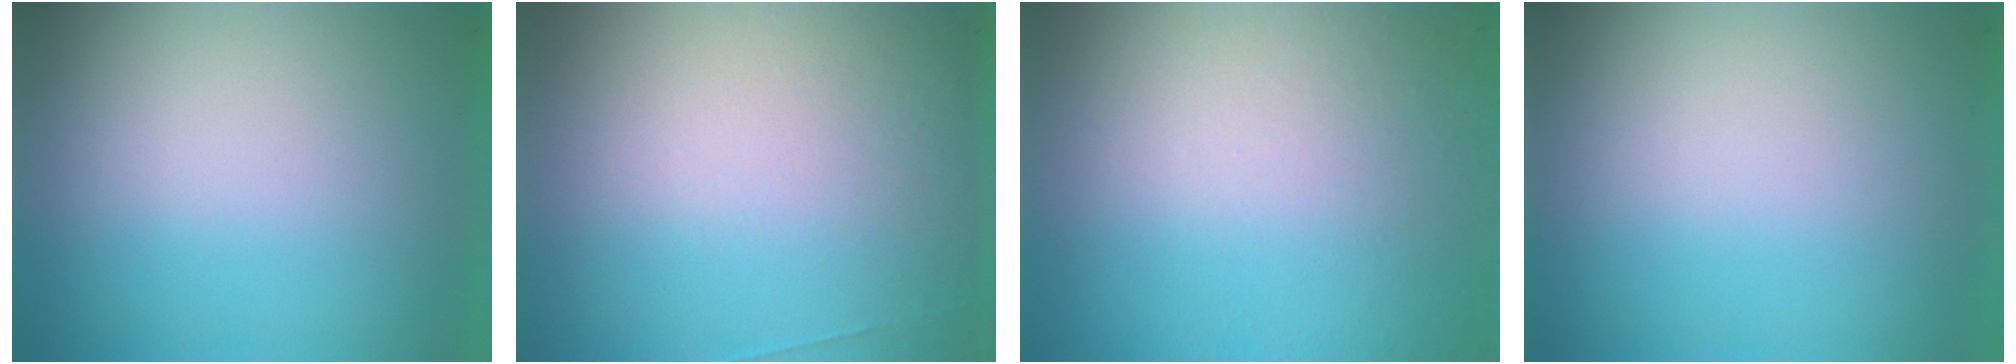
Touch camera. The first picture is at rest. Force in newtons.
{"total": 1.7}
{"total": 9.2}
{"total": 0.0}